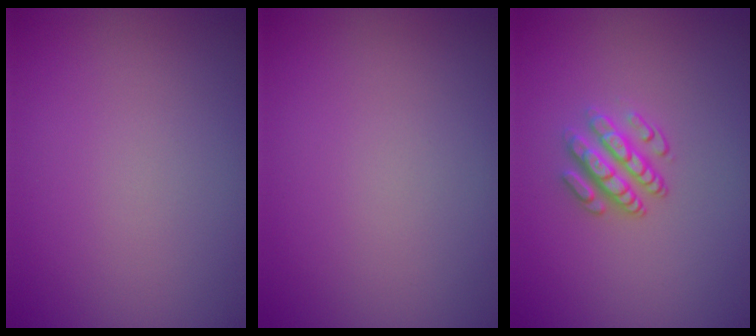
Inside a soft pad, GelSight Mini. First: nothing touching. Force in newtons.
{"total": 0.0}
{"total": 2.9, "press": 2.5, "slide": 1.4}